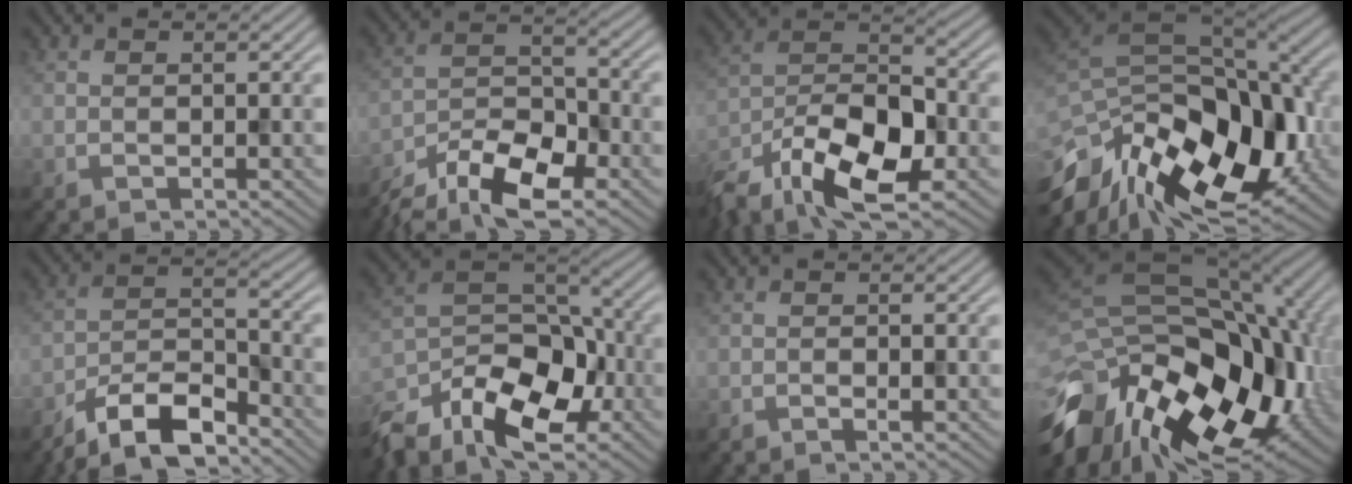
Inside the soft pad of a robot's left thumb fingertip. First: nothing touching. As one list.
[{"total": 10.5, "force": [-7.3, 4.4, 6.2], "torque": [-0.112, -0.005, -0.150]}, {"total": 15.3, "force": [-9.0, 7.3, 10.0], "torque": [-0.206, -0.018, -0.182]}, {"total": 18.1, "force": [-7.9, 9.6, 13.2], "torque": [-0.286, -0.024, -0.125]}, {"total": 10.0, "force": [-7.6, 3.1, 5.6], "torque": [-0.099, 0.000, -0.157]}, {"total": 14.1, "force": [-8.9, 7.4, 8.0], "torque": [-0.179, -0.016, -0.173]}, {"total": 1.0, "force": [-0.5, 0.3, 0.7], "torque": [-0.015, 0.000, -0.008]}, {"total": 18.4, "force": [-6.8, 11.4, 12.7], "torque": [-0.280, -0.032, -0.105]}]